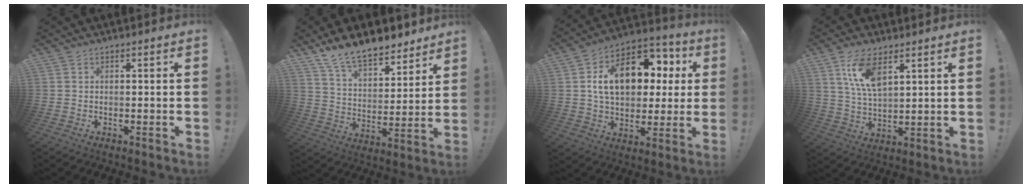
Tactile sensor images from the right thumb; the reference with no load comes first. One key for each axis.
{"total": 13.7, "fx": 11.5, "fy": 5.5, "fz": 5.1, "tx": -0.101, "ty": -0.084, "tz": 0.212}
{"total": 18.3, "fx": 4.5, "fy": 12.2, "fz": 12.8, "tx": -0.187, "ty": -0.004, "tz": 0.082}
{"total": 10.9, "fx": 5.9, "fy": 4.9, "fz": 7.8, "tx": -0.159, "ty": -0.019, "tz": 0.105}